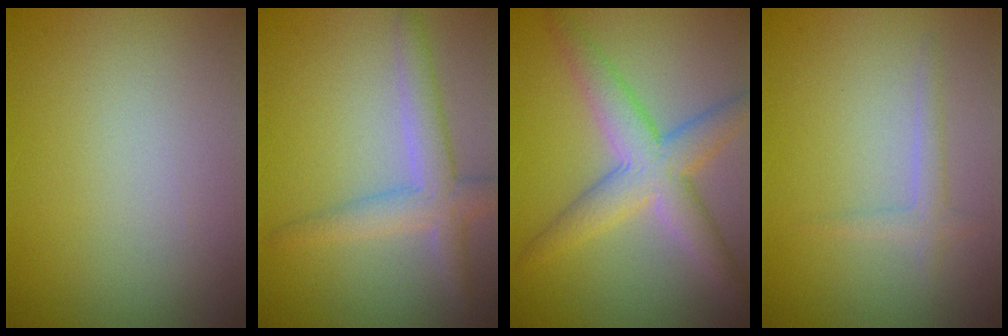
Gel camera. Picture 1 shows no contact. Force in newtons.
{"total": 3.5, "press": 3.5, "slide": 0.1}
{"total": 5.3, "press": 5.3, "slide": 0.1}
{"total": 1.3, "press": 1.3, "slide": 0.0}